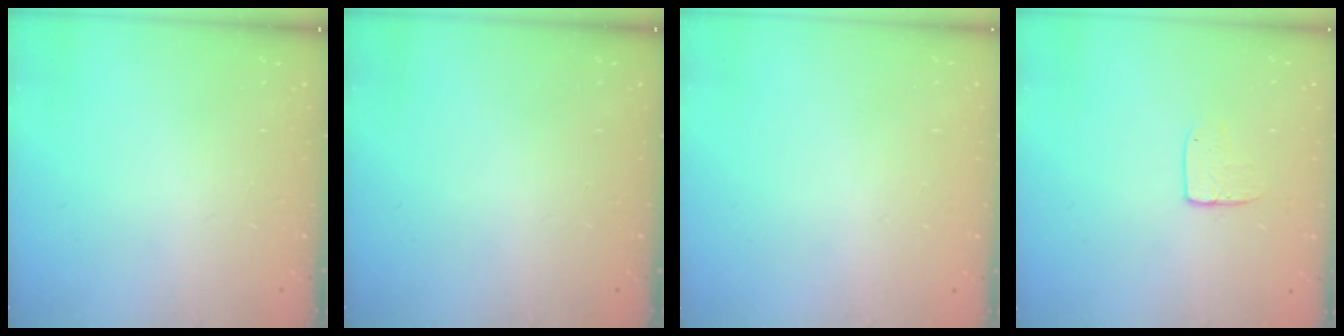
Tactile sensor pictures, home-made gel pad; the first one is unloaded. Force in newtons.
{"total": 0.0}
{"total": 0.5, "press": 0.5, "slide": 0.1}
{"total": 6.7, "press": 6.7, "slide": 0.5}